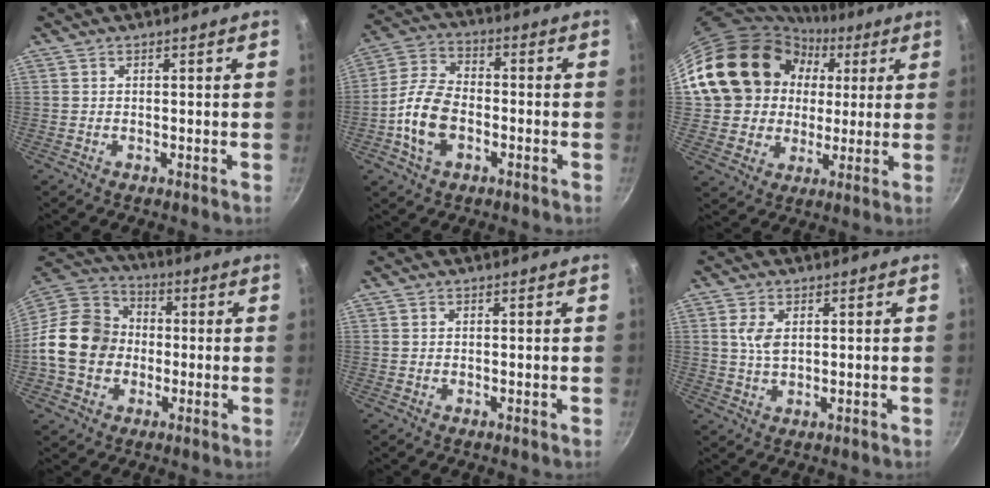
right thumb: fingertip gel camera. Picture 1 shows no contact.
{"total": 11.5, "force": [-3.2, 7.3, 8.3], "torque": [-0.152, 0.029, -0.068]}
{"total": 20.3, "force": [4.7, 17.3, 9.6], "torque": [-0.155, 0.030, 0.095]}
{"total": 16.0, "force": [-1.8, 13.4, 8.5], "torque": [-0.130, 0.035, -0.047]}
{"total": 0.0}
{"total": 4.1, "force": [1.0, 2.3, 3.3], "torque": [-0.064, -0.005, 0.021]}